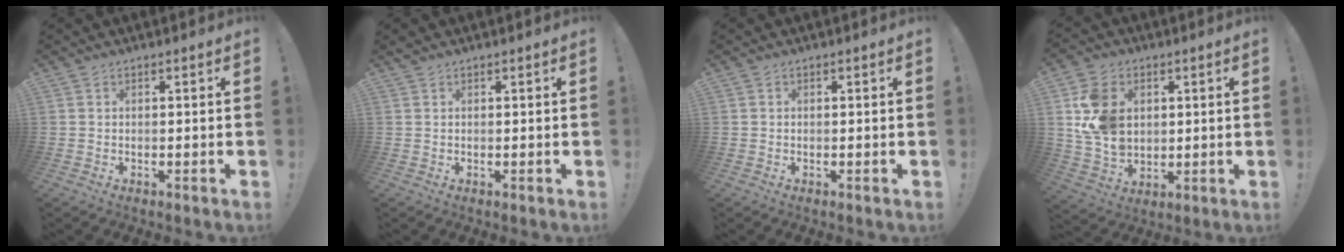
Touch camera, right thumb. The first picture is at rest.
{"total": 0.6, "force": [0.5, 0.2, 0.1], "torque": [0.006, -0.003, 0.010]}
{"total": 0.0}
{"total": 14.5, "force": [3.5, 11.2, 8.5], "torque": [-0.161, -0.011, 0.070]}